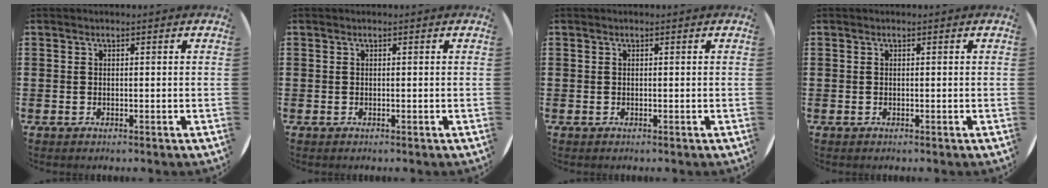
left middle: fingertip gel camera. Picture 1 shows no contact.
{"total": 0.0}
{"total": 0.0}
{"total": 0.0}